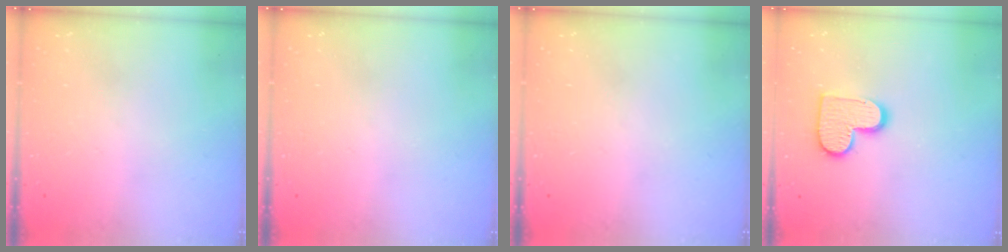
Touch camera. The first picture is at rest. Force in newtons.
{"total": 0.0}
{"total": 0.0}
{"total": 11.6, "press": 11.6, "slide": 0.7}